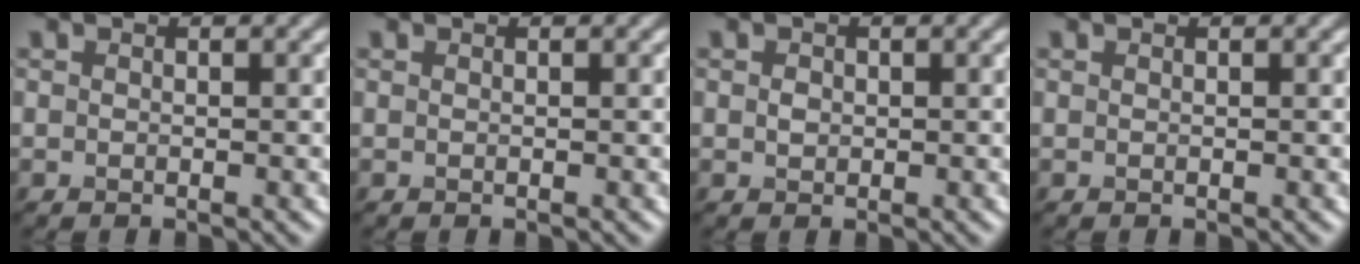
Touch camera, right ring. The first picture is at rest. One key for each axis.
{"total": 0.0}
{"total": 0.8, "fx": 0.1, "fy": 0.7, "fz": 0.4, "tx": -0.009, "ty": 0.000, "tz": 0.000}
{"total": 0.0}